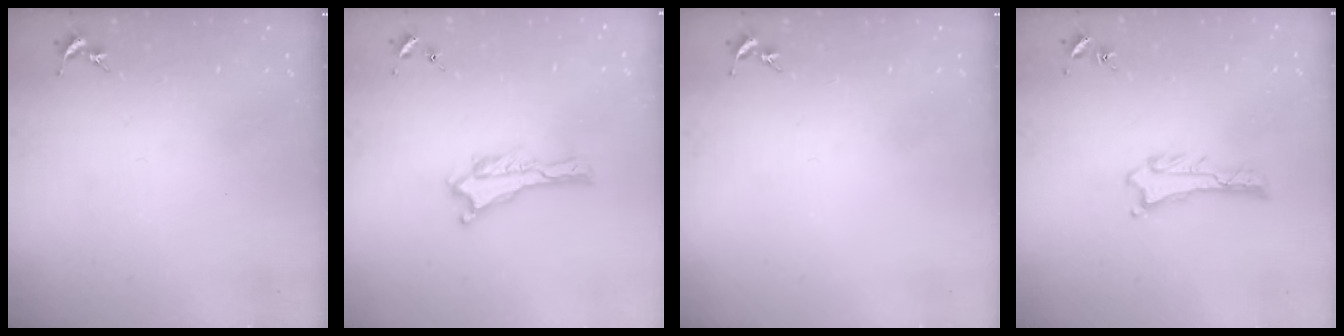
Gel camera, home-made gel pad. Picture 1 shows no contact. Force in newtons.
{"total": 0.0}
{"total": 0.0}
{"total": 0.8, "press": 0.7, "slide": 0.1}